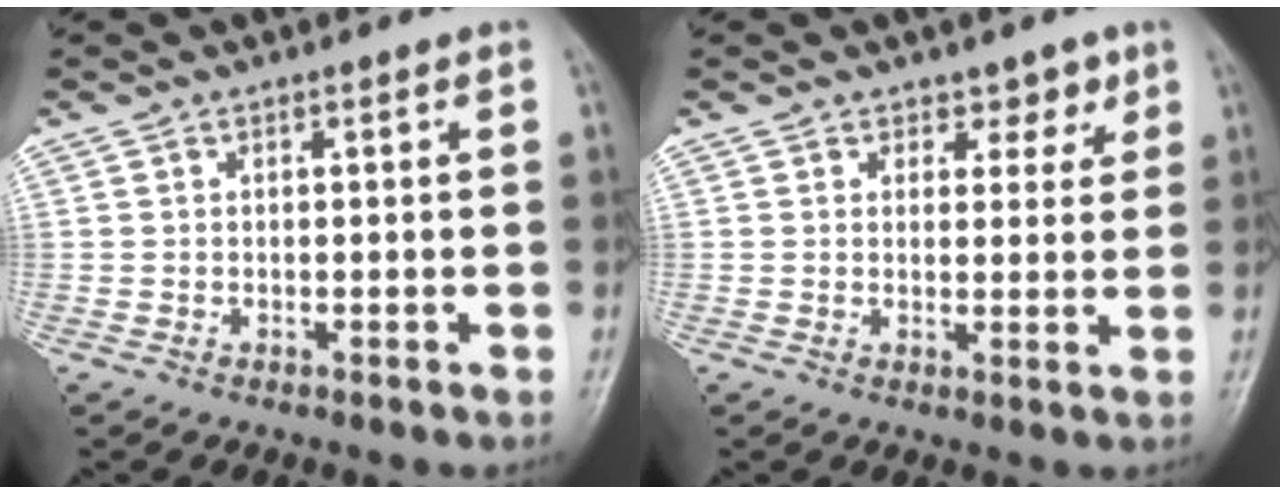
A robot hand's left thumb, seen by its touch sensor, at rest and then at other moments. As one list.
[{"total": 3.9, "force": [2.5, 2.6, 1.4], "torque": [0.014, -0.013, 0.034]}]